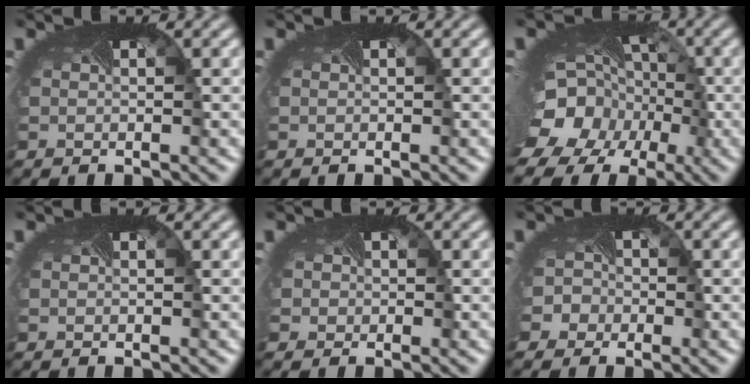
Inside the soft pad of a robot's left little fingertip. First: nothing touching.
{"total": 0.0}
{"total": 17.8, "force": [-6.7, 13.9, 8.9], "torque": [-0.187, -0.063, -0.099]}
{"total": 0.0}
{"total": 1.9, "force": [0.1, 1.8, 0.6], "torque": [-0.012, 0.003, 0.000]}
{"total": 4.5, "force": [-2.8, 3.4, 0.7], "torque": [0.002, -0.003, -0.046]}